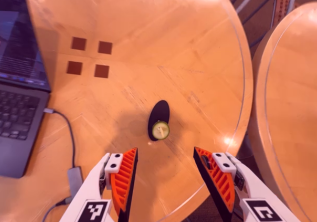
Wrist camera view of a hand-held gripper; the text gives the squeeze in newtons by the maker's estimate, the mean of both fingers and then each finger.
{"total": 0.0}